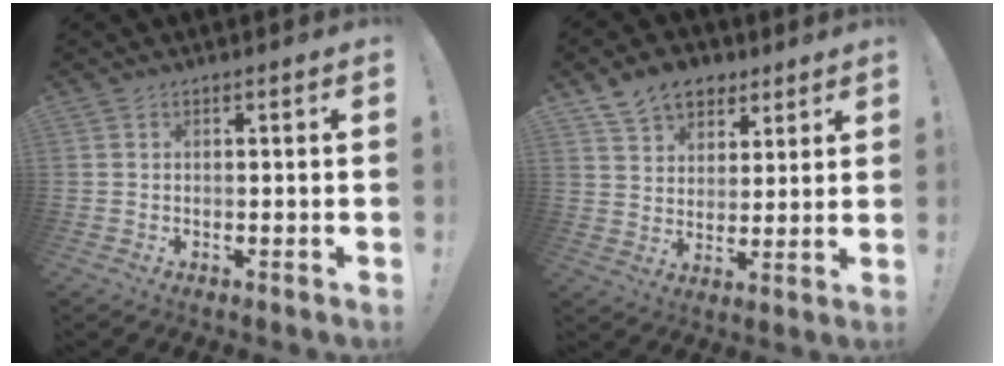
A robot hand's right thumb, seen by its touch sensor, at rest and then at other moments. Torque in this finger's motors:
{"motor_torque": [0.13, 0.16, 0.30, 0.28, 0.01]}